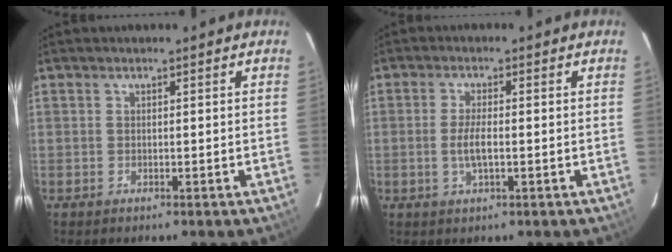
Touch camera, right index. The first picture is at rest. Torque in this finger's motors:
{"motor_torque": [0.73, -0.17, 0.30, 0.09]}